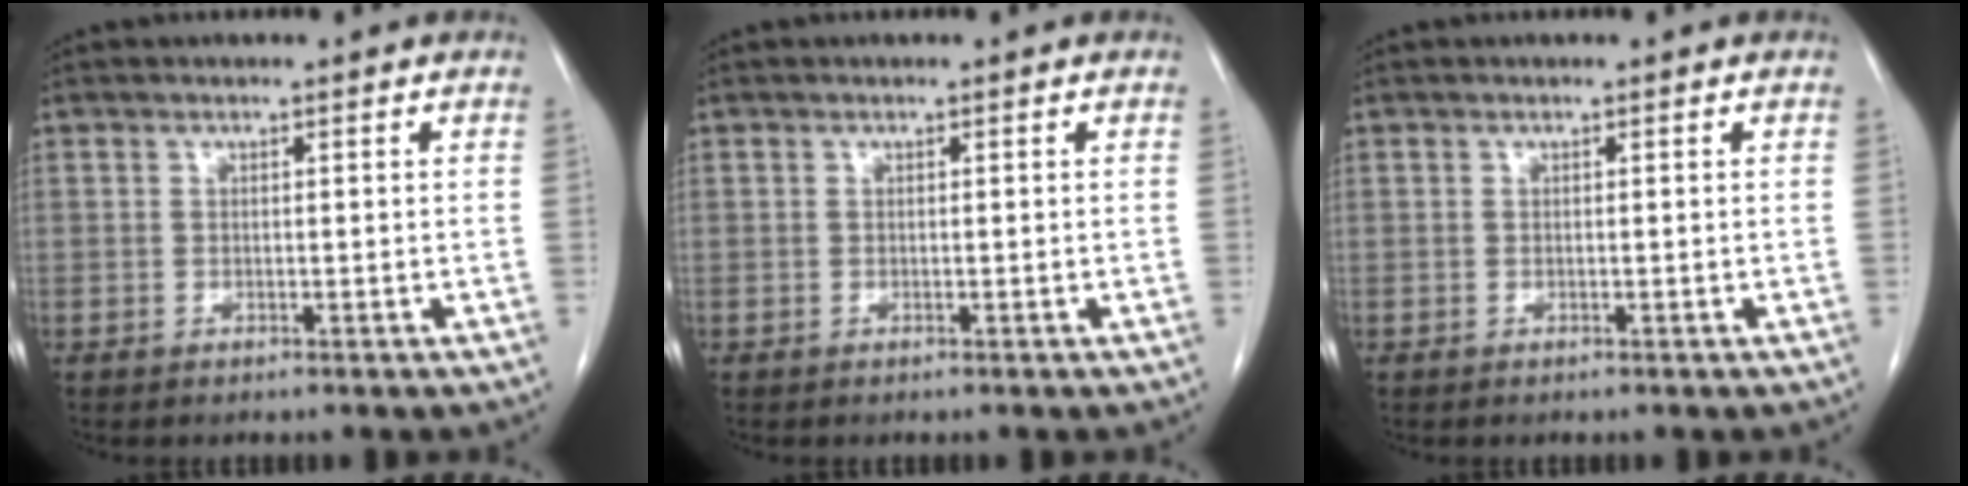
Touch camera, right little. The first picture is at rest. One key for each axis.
{"total": 0.0}
{"total": 0.0}